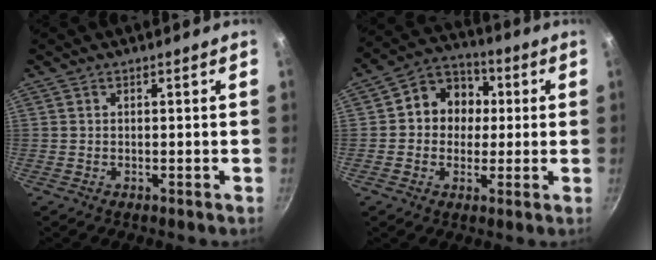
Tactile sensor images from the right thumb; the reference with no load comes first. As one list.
[{"total": 10.7, "force": [1.1, 9.3, 5.0], "torque": [-0.031, 0.020, -0.003]}]